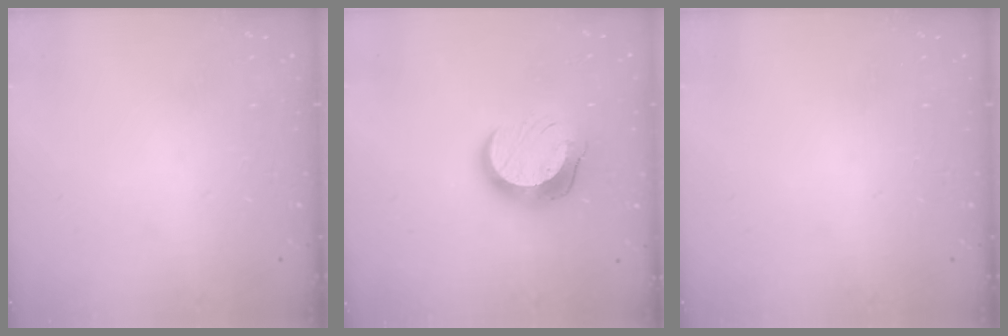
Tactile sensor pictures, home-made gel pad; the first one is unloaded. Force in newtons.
{"total": 12.8, "press": 12.8, "slide": 0.9}
{"total": 0.0}